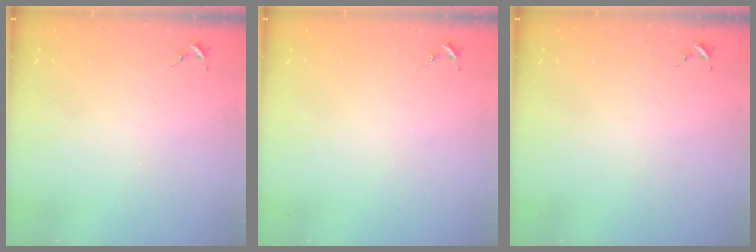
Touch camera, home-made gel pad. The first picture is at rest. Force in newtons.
{"total": 0.0}
{"total": 0.0}